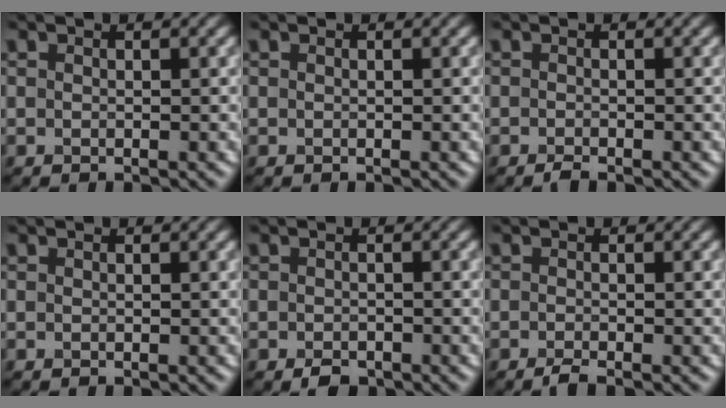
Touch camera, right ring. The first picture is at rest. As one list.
[{"total": 0.0}, {"total": 0.7, "force": [-0.6, 0.1, 0.4], "torque": [-0.007, 0.001, -0.013]}, {"total": 0.0}, {"total": 1.8, "force": [-1.3, 0.9, 0.8], "torque": [-0.013, -0.003, -0.023]}, {"total": 1.1, "force": [-0.9, 0.2, 0.7], "torque": [-0.015, -0.001, -0.019]}]